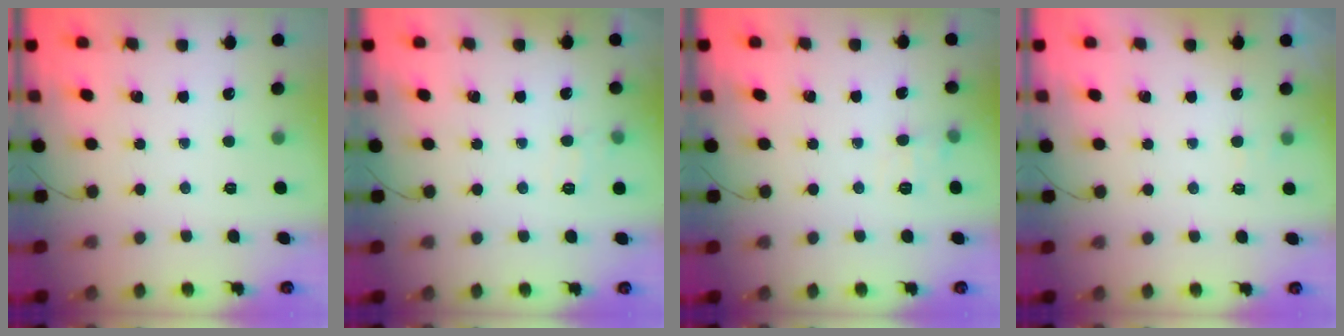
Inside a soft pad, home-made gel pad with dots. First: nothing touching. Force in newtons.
{"total": 7.1, "press": 6.9, "slide": 1.6}
{"total": 7.1, "press": 6.9, "slide": 1.7}
{"total": 2.3, "press": 2.0, "slide": 1.2}